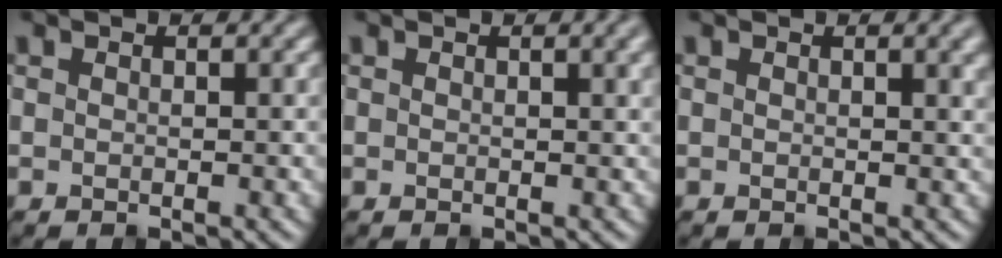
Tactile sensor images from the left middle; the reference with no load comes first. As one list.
[{"total": 3.1, "force": [1.7, 1.0, 2.4], "torque": [-0.028, 0.010, 0.022]}, {"total": 3.2, "force": [1.8, 1.0, 2.4], "torque": [-0.026, 0.009, 0.027]}]